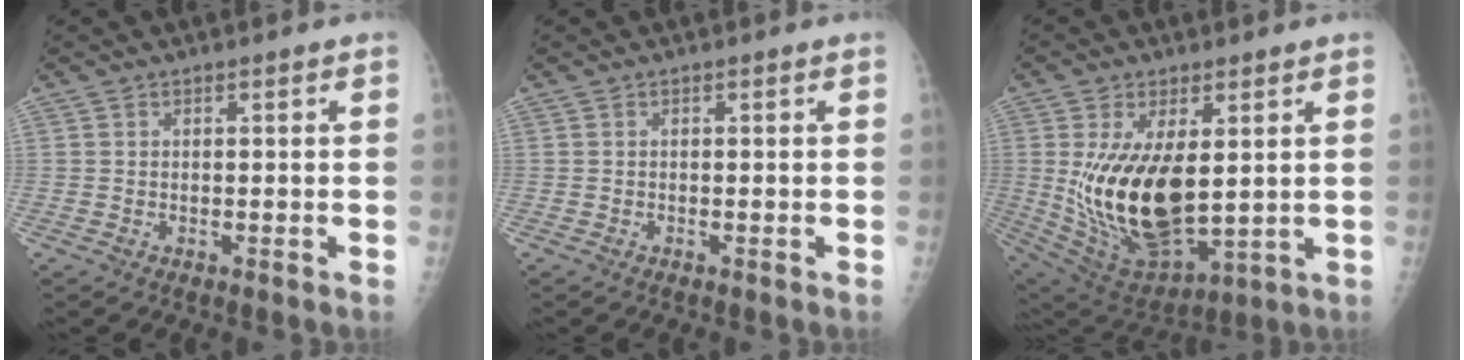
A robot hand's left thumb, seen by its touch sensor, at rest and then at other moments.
{"total": 0.0}
{"total": 18.5, "force": [1.7, 9.4, 15.8], "torque": [-0.283, -0.027, 0.058]}